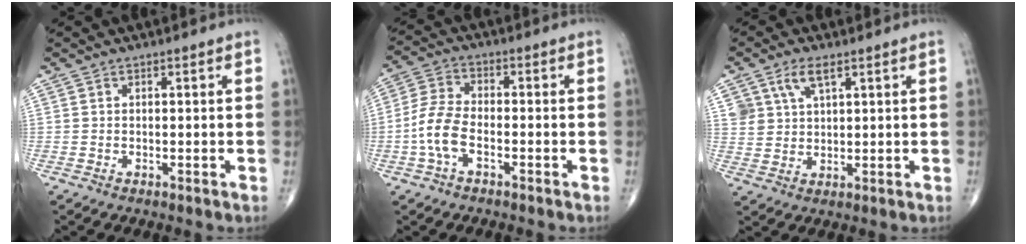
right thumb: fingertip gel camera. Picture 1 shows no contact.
{"total": 7.3, "force": [-2.4, 3.8, 5.8], "torque": [-0.129, 0.024, -0.053]}
{"total": 5.4, "force": [3.1, 2.8, 3.5], "torque": [-0.059, -0.013, 0.063]}